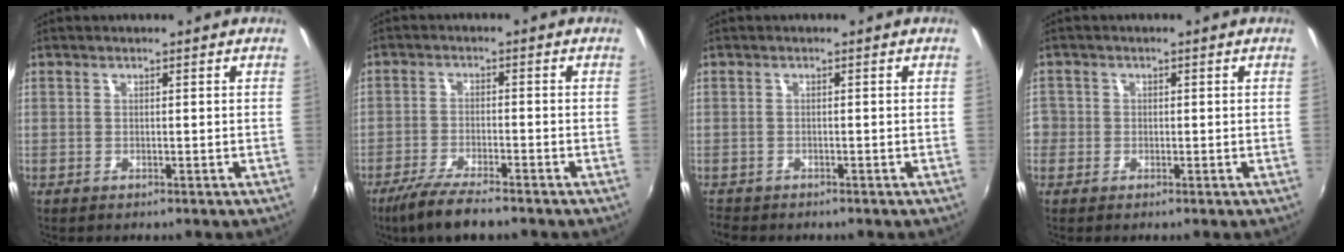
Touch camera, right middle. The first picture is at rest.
{"total": 7.9, "force": [-6.2, 1.1, 4.7], "torque": [-0.113, -0.021, -0.113]}
{"total": 2.4, "force": [-2.2, 0.9, 0.4], "torque": [-0.017, -0.009, -0.040]}
{"total": 3.6, "force": [-1.2, 3.3, 0.8], "torque": [-0.020, 0.002, -0.024]}